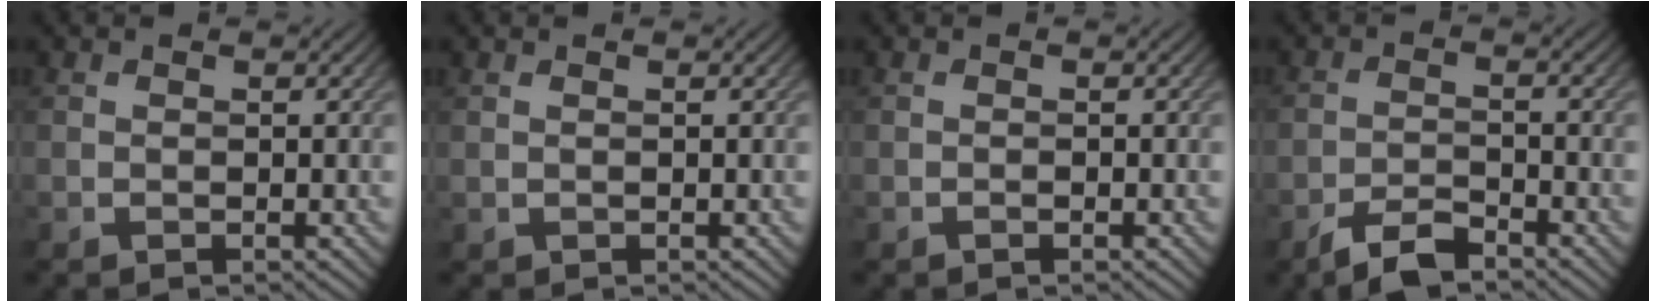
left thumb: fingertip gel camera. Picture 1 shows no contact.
{"total": 0.0}
{"total": 0.7, "force": [-0.5, 0.0, 0.5], "torque": [-0.010, 0.000, -0.009]}
{"total": 4.4, "force": [-3.5, 1.2, 2.4], "torque": [-0.047, 0.002, -0.071]}